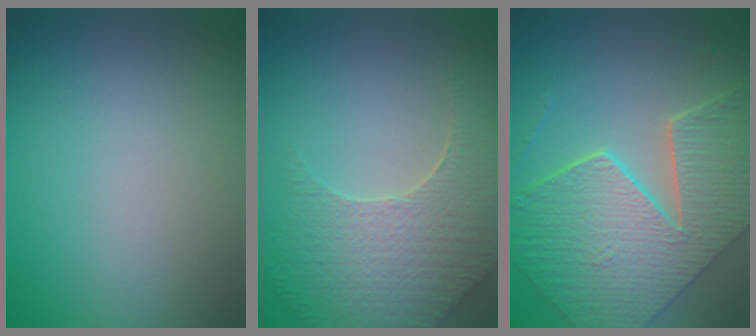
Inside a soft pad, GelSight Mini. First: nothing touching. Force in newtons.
{"total": 5.2, "press": 4.7, "slide": 2.2}
{"total": 9.0, "press": 7.2, "slide": 5.3}